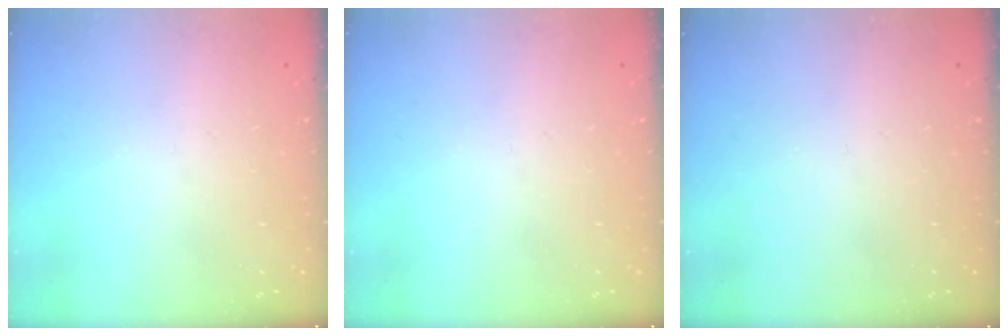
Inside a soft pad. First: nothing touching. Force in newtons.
{"total": 0.0}
{"total": 0.0}